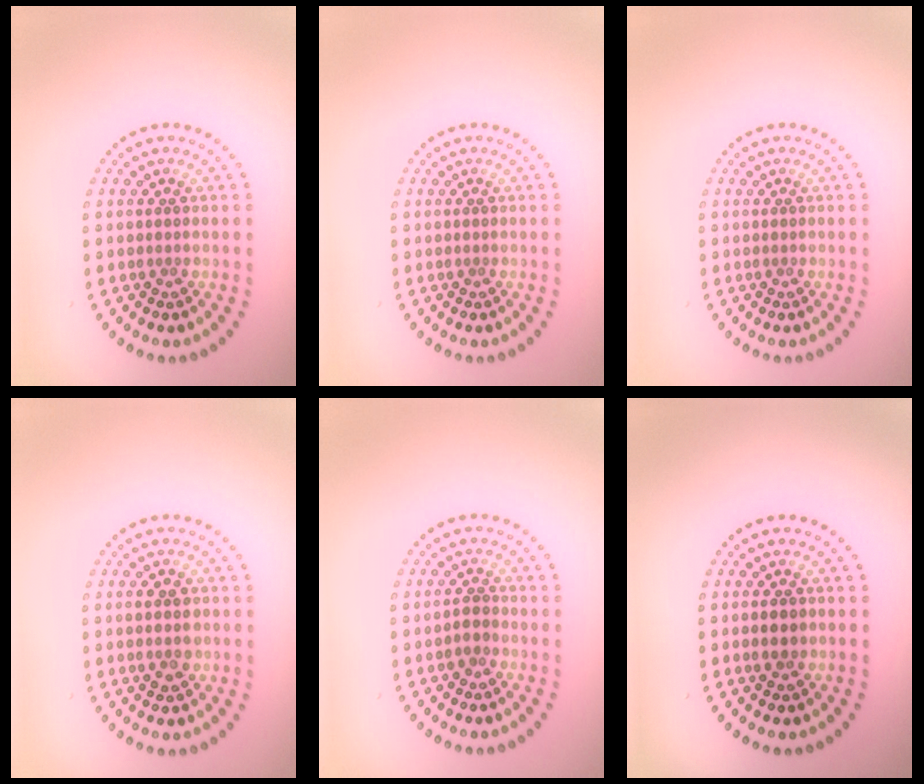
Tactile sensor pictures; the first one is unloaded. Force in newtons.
{"total": 0.0}
{"total": 0.0}
{"total": 2.7, "press": 2.7, "slide": 0.1}
{"total": 0.9, "press": 0.7, "slide": 0.6}
{"total": 1.8, "press": 1.8, "slide": 0.1}